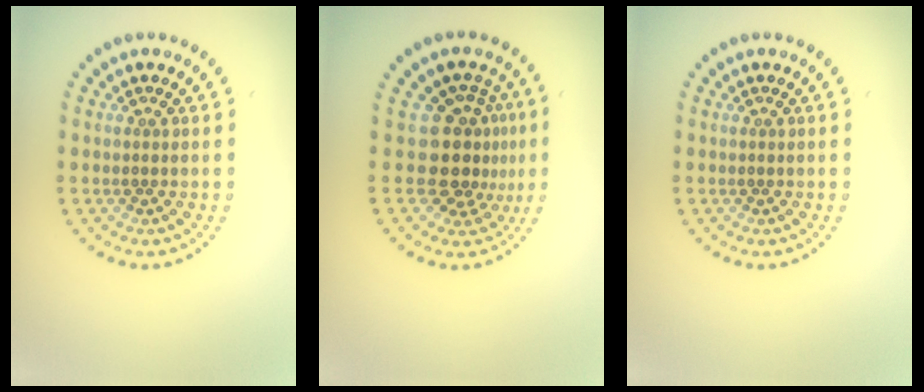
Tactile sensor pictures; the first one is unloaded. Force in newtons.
{"total": 4.2, "press": 3.1, "slide": 2.8}
{"total": 0.0}